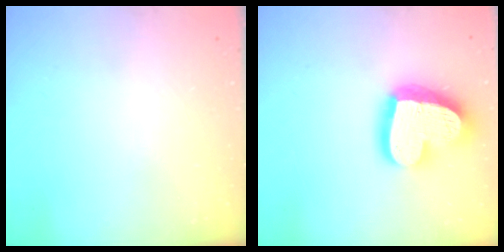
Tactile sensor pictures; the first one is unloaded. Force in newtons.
{"total": 21.7, "press": 21.6, "slide": 2.0}